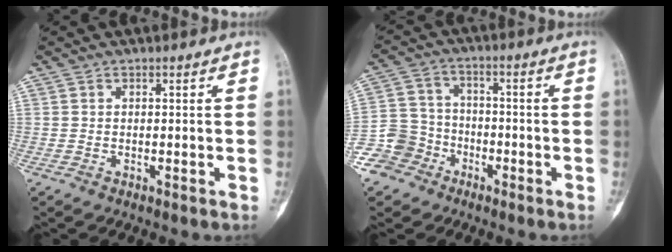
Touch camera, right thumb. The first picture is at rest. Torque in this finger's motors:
{"motor_torque": [0.29, -0.26, -0.16, -0.13, 0.00]}